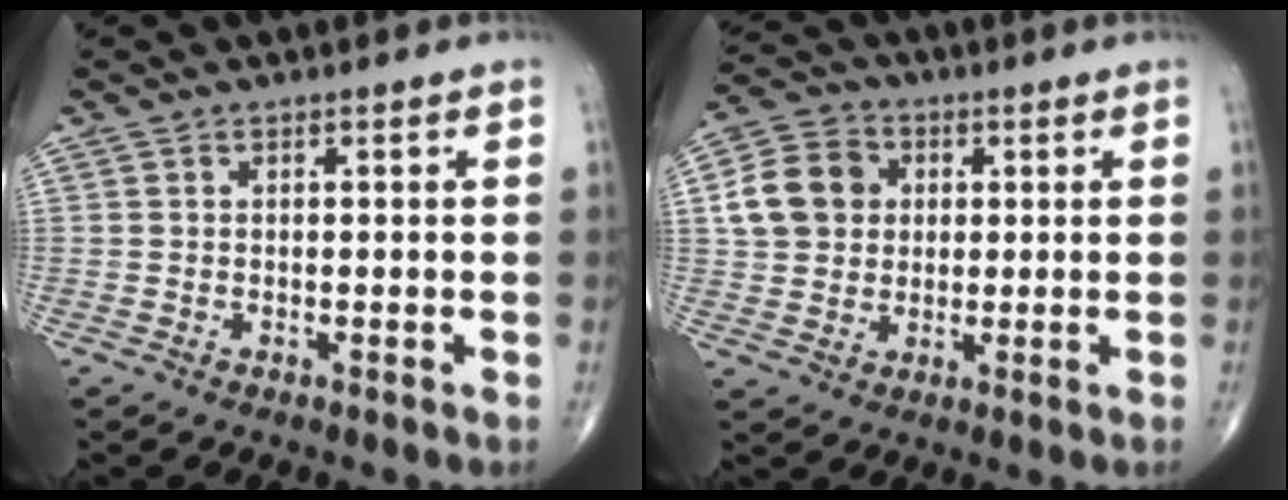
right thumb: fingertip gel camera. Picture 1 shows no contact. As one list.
[{"total": 10.3, "force": [1.8, 8.7, 5.2], "torque": [-0.078, 0.008, 0.023]}]